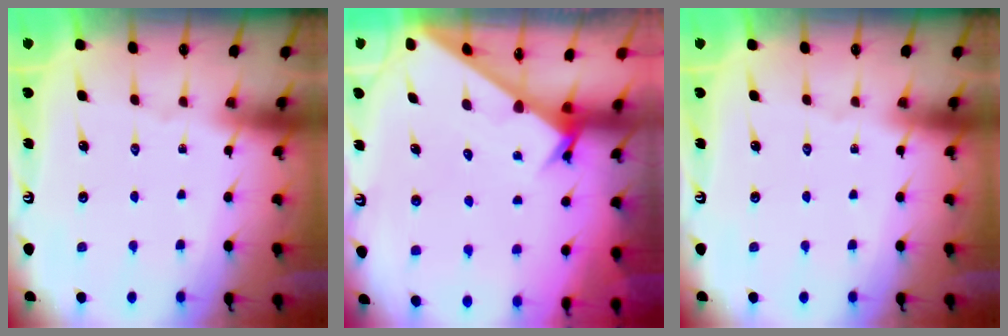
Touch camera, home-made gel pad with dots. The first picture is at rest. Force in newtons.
{"total": 2.8, "press": 2.8, "slide": 0.1}
{"total": 0.0}